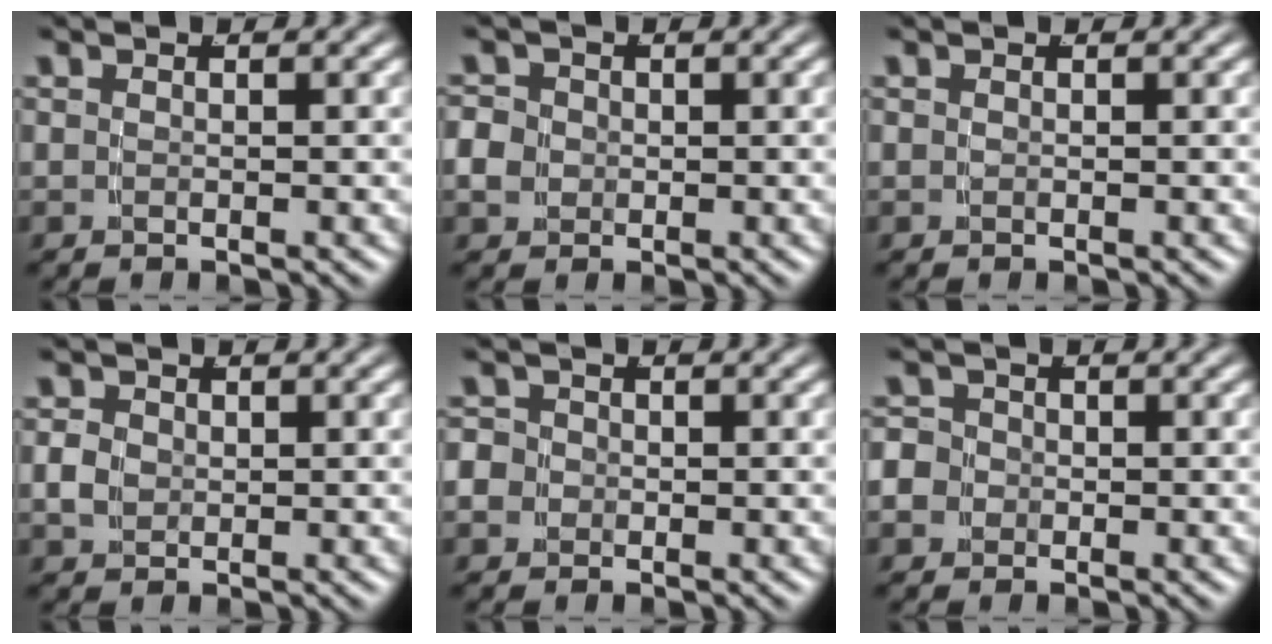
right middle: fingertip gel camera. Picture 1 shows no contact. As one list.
[{"total": 3.0, "force": [-0.2, 2.7, 1.2], "torque": [-0.029, -0.001, -0.008]}, {"total": 0.0}, {"total": 1.4, "force": [0.2, 1.1, 0.8], "torque": [-0.017, 0.002, 0.003]}, {"total": 3.6, "force": [-0.6, 3.4, 1.1], "torque": [-0.037, -0.009, -0.016]}, {"total": 4.3, "force": [-0.7, 4.0, 1.4], "torque": [-0.044, -0.011, -0.018]}]